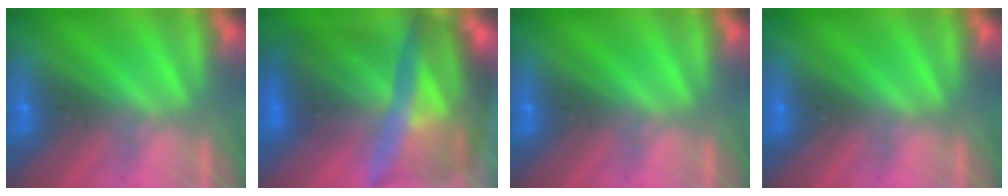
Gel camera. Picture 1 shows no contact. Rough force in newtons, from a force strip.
{"total": 10.5}
{"total": 0.0}
{"total": 0.0}